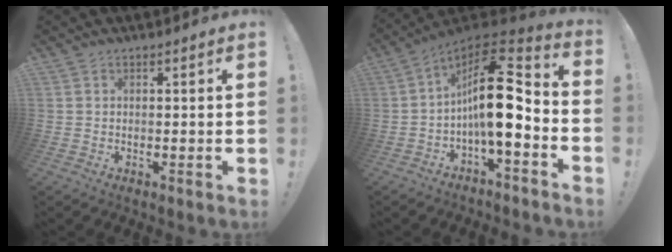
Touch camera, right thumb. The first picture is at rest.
{"total": 19.0, "force": [-0.5, 7.6, 17.3], "torque": [-0.284, 0.002, -0.009]}